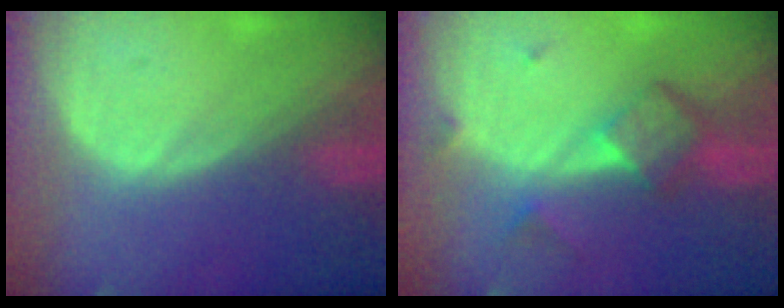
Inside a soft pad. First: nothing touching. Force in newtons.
{"total": 5.6, "press": 5.4, "slide": 1.2}